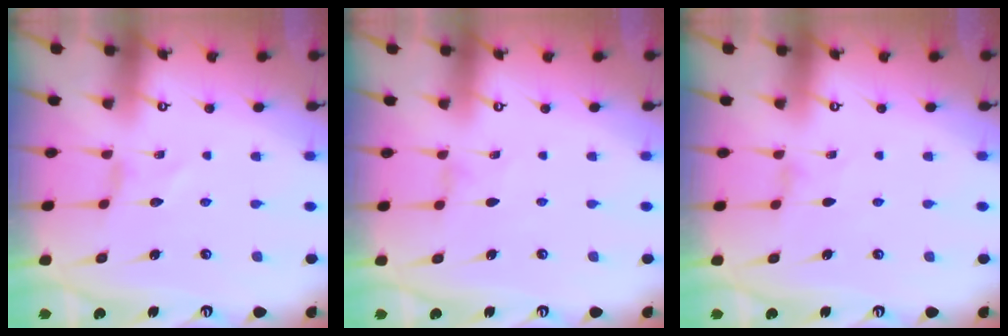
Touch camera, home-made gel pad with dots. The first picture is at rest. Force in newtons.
{"total": 0.0}
{"total": 0.9, "press": 0.9, "slide": 0.3}